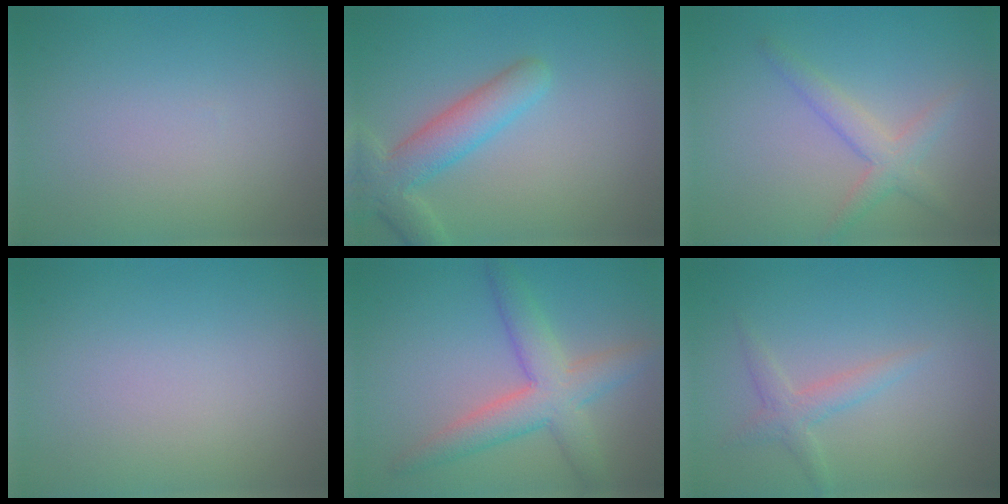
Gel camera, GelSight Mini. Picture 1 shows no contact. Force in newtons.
{"total": 4.3, "press": 4.3, "slide": 0.3}
{"total": 2.6, "press": 2.6, "slide": 0.1}
{"total": 0.0}
{"total": 5.1, "press": 5.1, "slide": 0.4}
{"total": 1.8, "press": 1.8, "slide": 0.1}